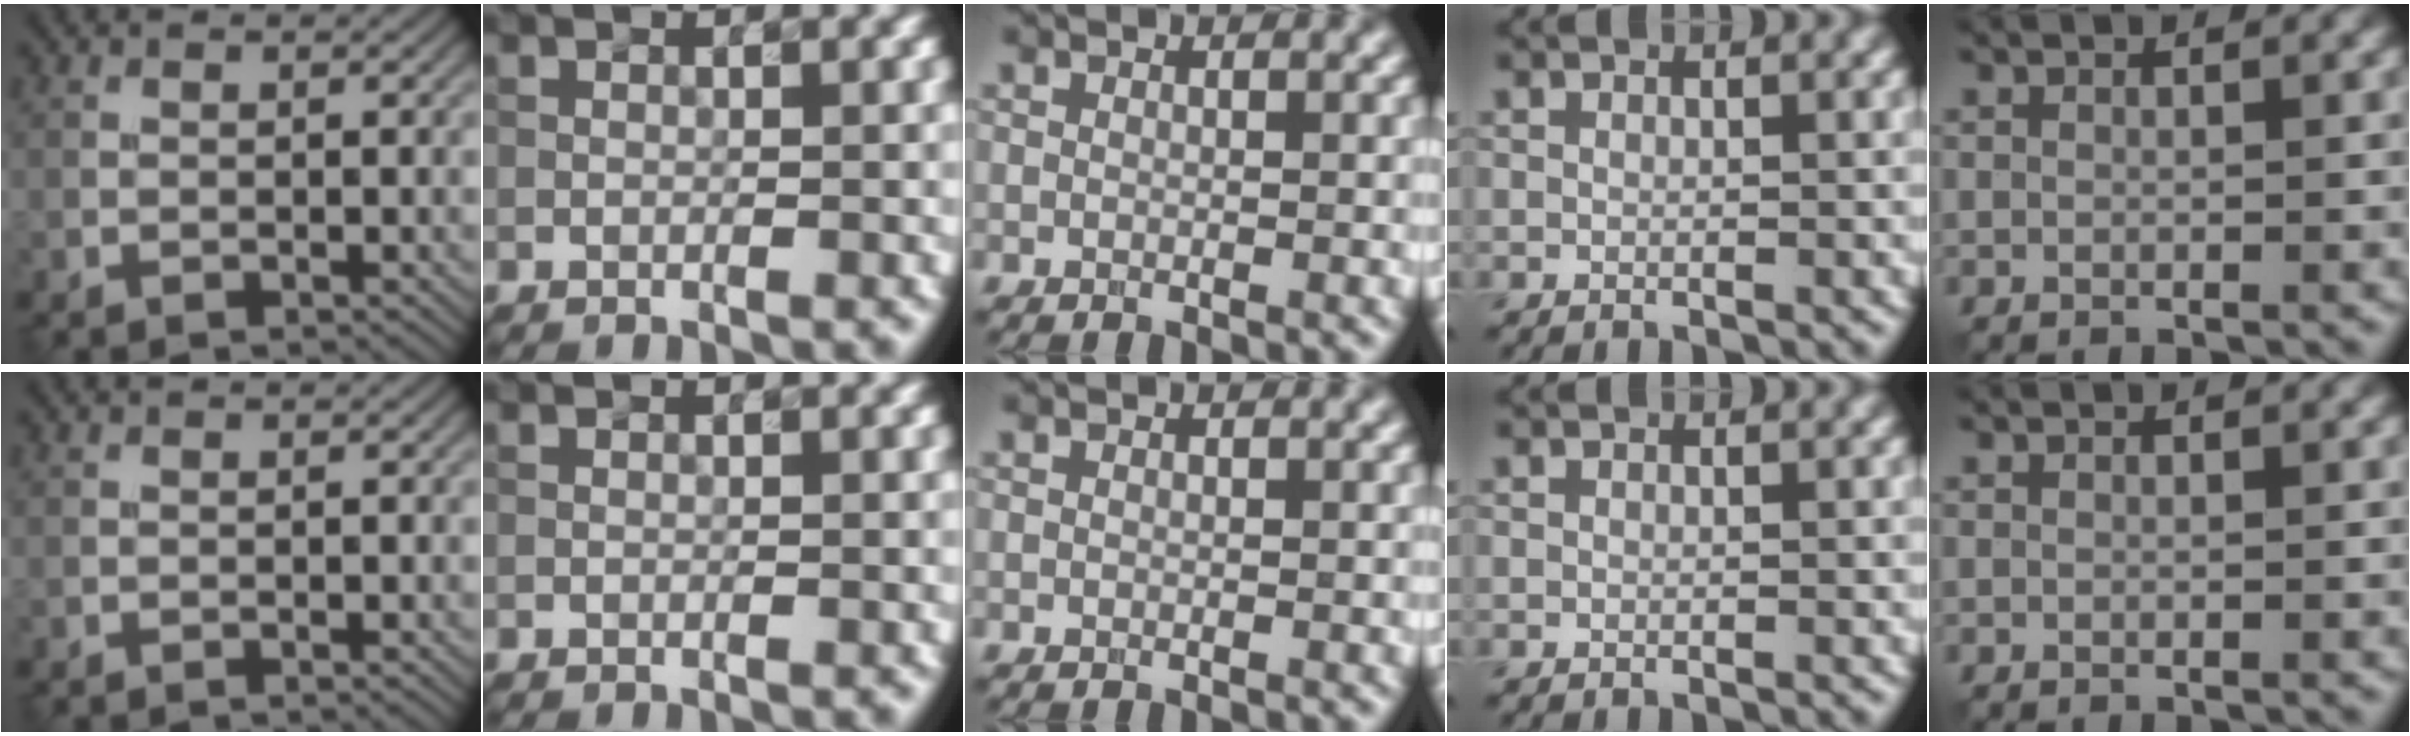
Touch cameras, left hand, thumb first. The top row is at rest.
{}